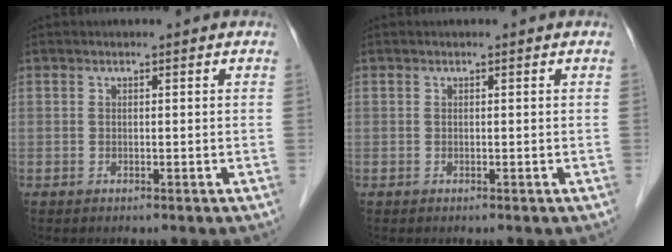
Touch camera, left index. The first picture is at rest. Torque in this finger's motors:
{"motor_torque": [0.00, 0.00, -0.01, 0.00]}